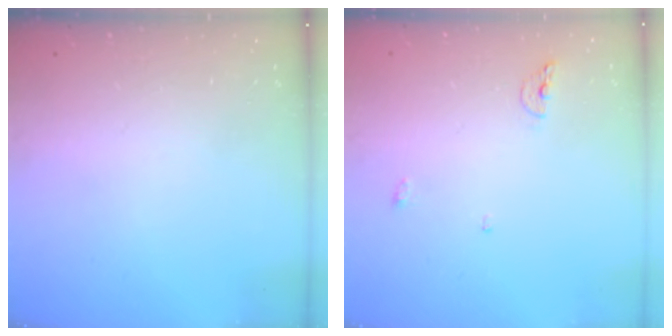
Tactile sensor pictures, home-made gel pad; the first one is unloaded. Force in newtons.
{"total": 5.7, "press": 5.6, "slide": 1.2}